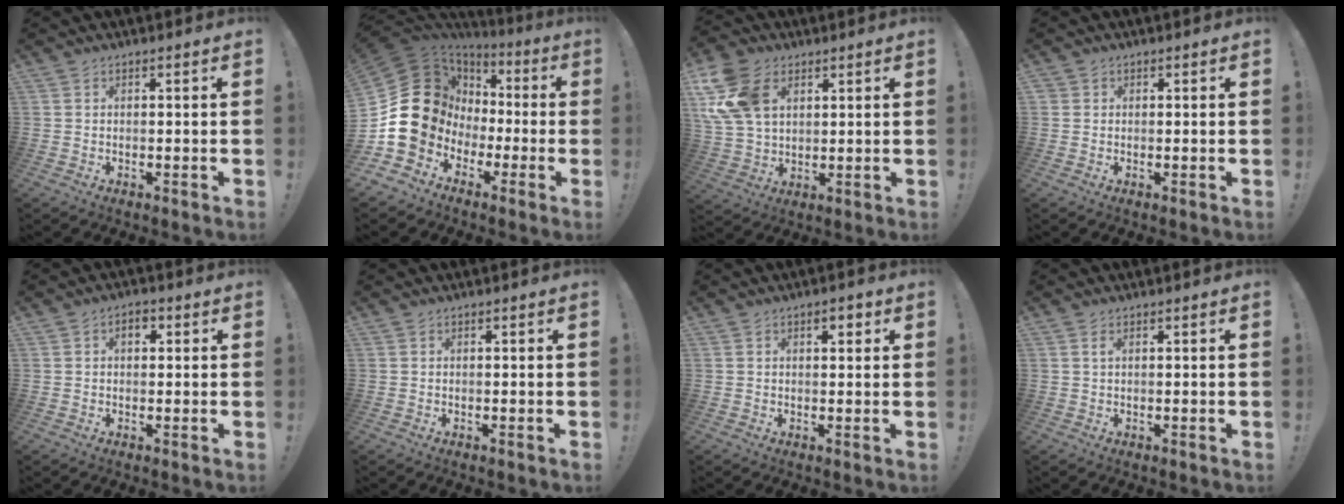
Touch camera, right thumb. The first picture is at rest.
{"total": 20.3, "force": [-0.1, 18.3, 8.8], "torque": [-0.156, -0.002, 0.046]}
{"total": 16.1, "force": [5.6, 11.3, 9.9], "torque": [-0.205, -0.014, 0.110]}
{"total": 1.1, "force": [0.5, 0.9, 0.2], "torque": [-0.012, 0.005, 0.011]}
{"total": 3.0, "force": [0.5, 1.9, 2.3], "torque": [-0.037, 0.006, 0.007]}
{"total": 0.0}
{"total": 2.8, "force": [1.3, 1.3, 2.1], "torque": [-0.021, -0.003, 0.017]}
{"total": 0.8, "force": [0.2, 0.1, 0.7], "torque": [-0.007, -0.002, 0.002]}